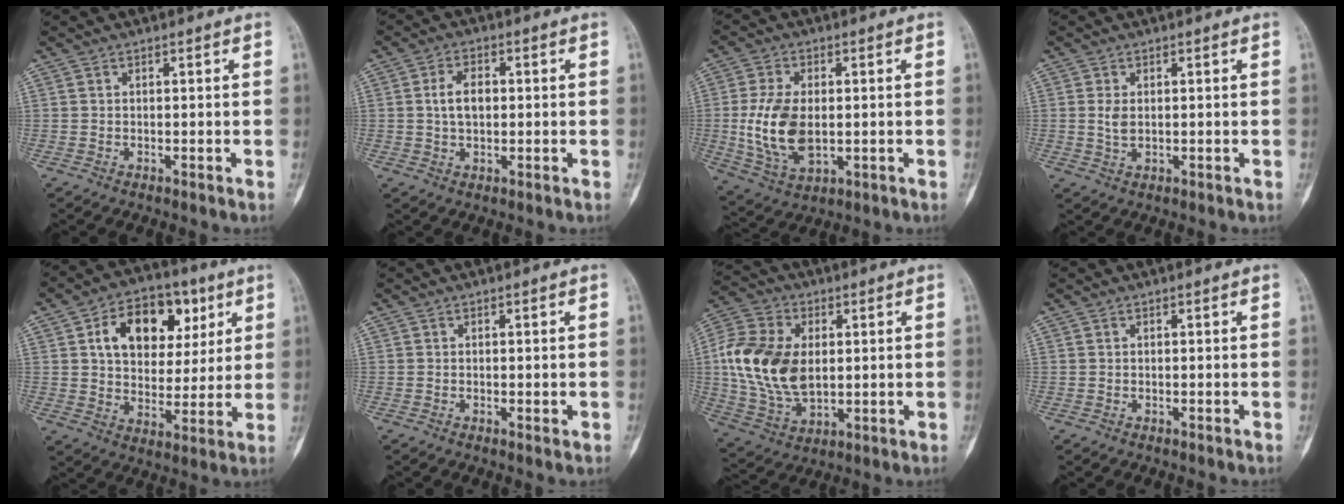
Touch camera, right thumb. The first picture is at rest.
{"total": 5.0, "force": [0.4, 3.0, 4.0], "torque": [-0.066, 0.006, 0.005]}
{"total": 12.3, "force": [-0.6, 7.1, 10.0], "torque": [-0.199, -0.008, 0.002]}
{"total": 2.3, "force": [0.2, 1.3, 1.9], "torque": [-0.042, -0.002, 0.009]}
{"total": 16.7, "force": [6.0, 11.2, 10.8], "torque": [-0.126, -0.002, 0.096]}
{"total": 1.2, "force": [-0.2, 0.6, 1.0], "torque": [-0.006, 0.000, -0.003]}
{"total": 18.2, "force": [1.6, 11.7, 13.8], "torque": [-0.266, -0.004, 0.035]}
{"total": 0.0}